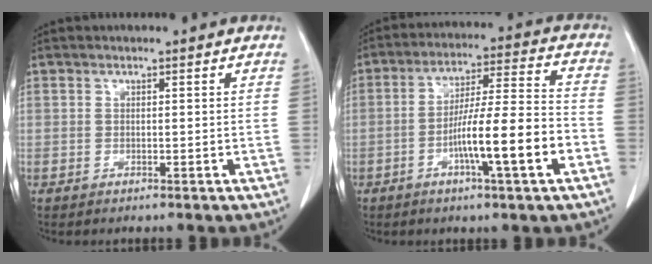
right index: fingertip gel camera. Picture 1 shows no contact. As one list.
[{"total": 13.1, "force": [-4.5, 0.3, 12.3], "torque": [-0.207, 0.005, -0.076]}]